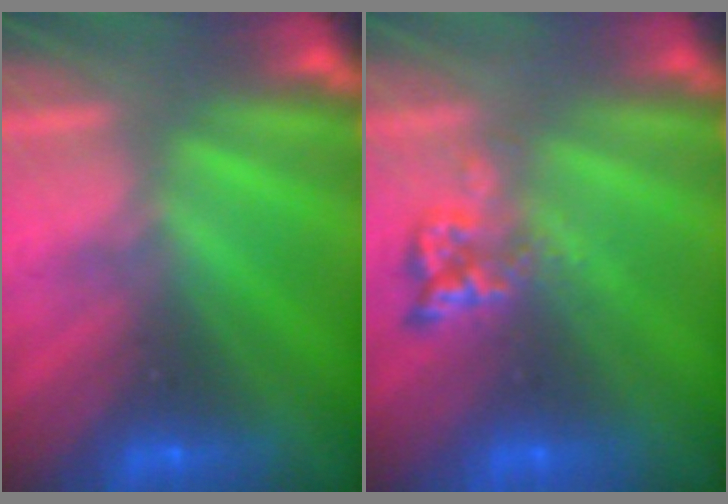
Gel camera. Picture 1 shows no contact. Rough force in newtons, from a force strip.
{"total": 2.4}